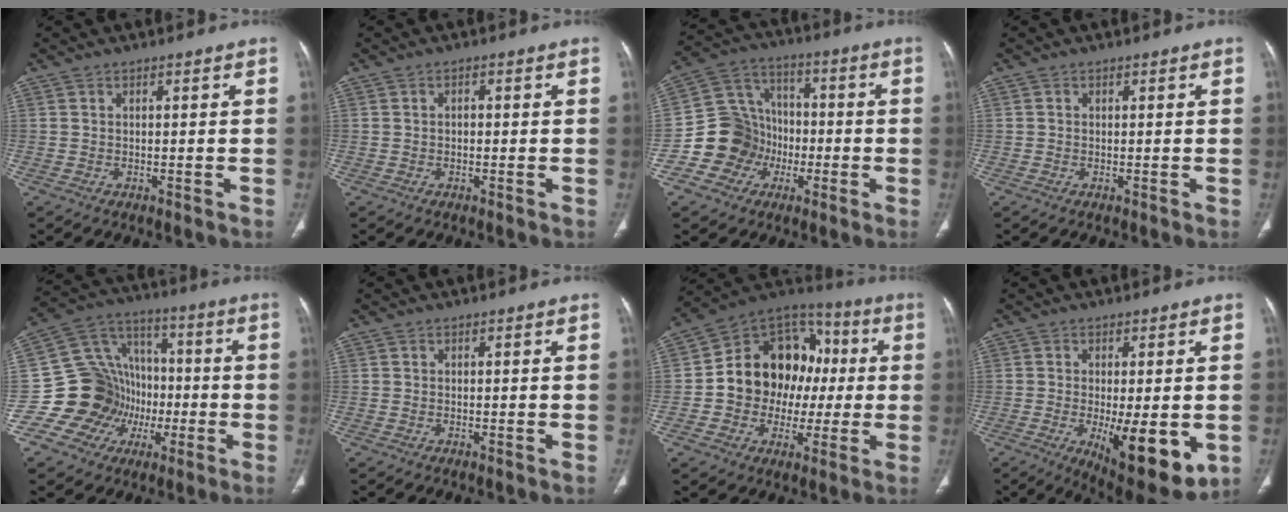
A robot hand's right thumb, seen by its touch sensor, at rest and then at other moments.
{"total": 0.9, "force": [0.0, 0.7, 0.6], "torque": [-0.005, 0.007, -0.003]}
{"total": 12.8, "force": [-3.6, 11.7, 3.8], "torque": [-0.022, 0.050, -0.064]}
{"total": 0.0}
{"total": 17.3, "force": [-3.5, 15.3, 7.3], "torque": [-0.080, 0.053, -0.055]}
{"total": 0.0}
{"total": 19.4, "force": [0.4, 15.5, 11.7], "torque": [-0.128, 0.045, 0.007]}
{"total": 13.9, "force": [-3.1, 5.2, 12.5], "torque": [-0.169, -0.027, -0.031]}